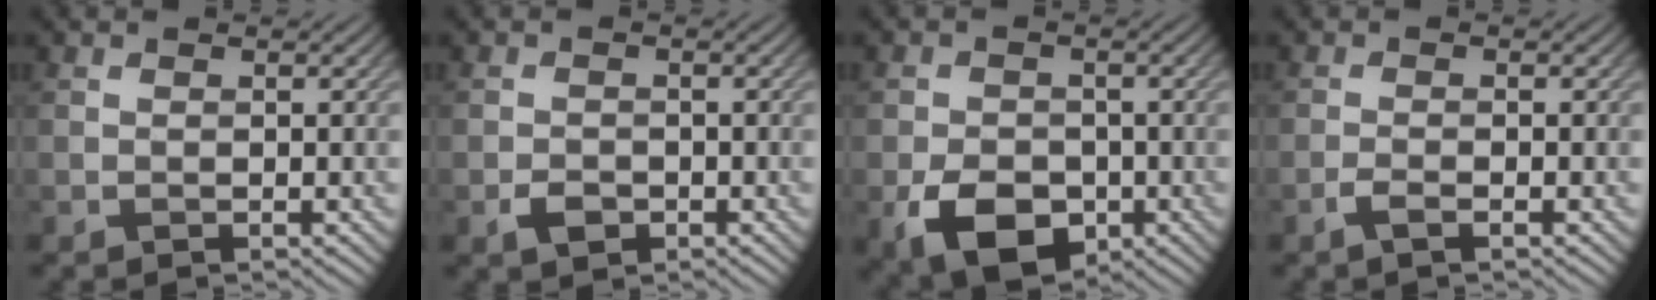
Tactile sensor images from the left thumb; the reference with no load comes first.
{"total": 2.0, "force": [-1.0, 1.4, 1.0], "torque": [-0.018, -0.004, -0.021]}
{"total": 7.2, "force": [-2.9, 5.1, 4.3], "torque": [-0.086, -0.018, -0.054]}
{"total": 1.4, "force": [-0.9, 0.2, 1.1], "torque": [-0.024, 0.004, -0.021]}